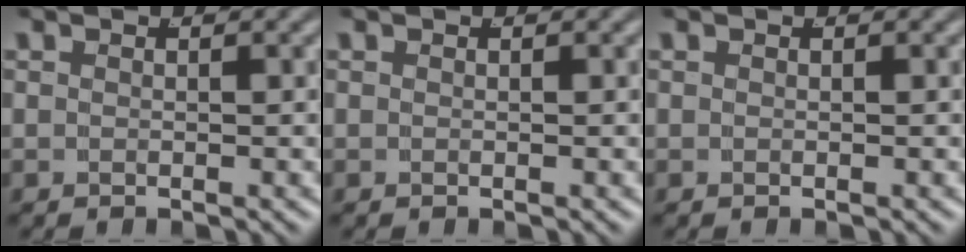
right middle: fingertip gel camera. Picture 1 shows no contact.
{"total": 0.0}
{"total": 0.0}